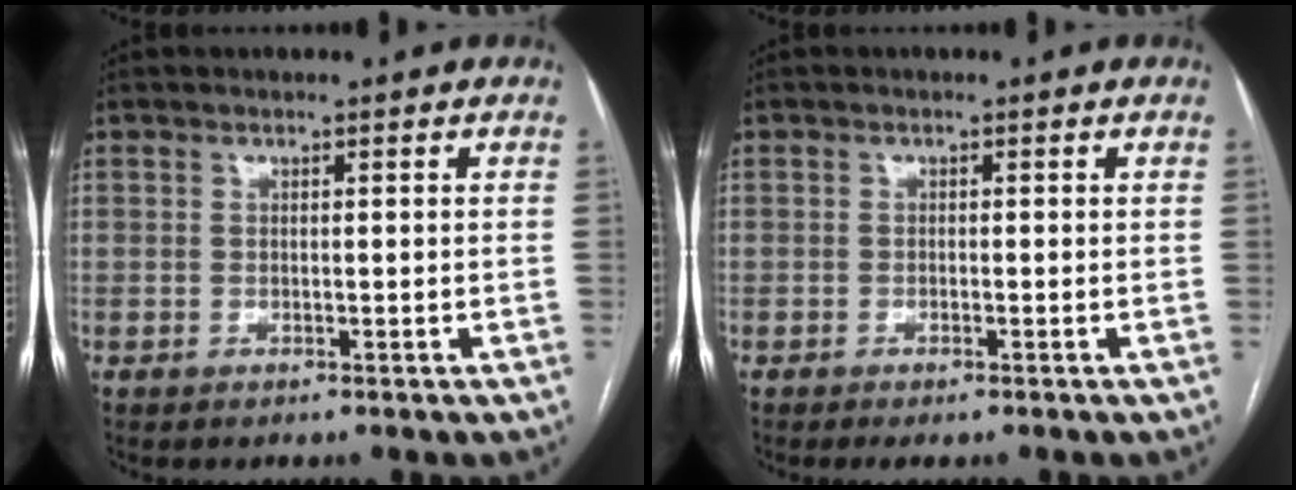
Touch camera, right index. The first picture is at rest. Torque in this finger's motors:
{"motor_torque": [0.23, 0.07, 0.13, 0.02]}